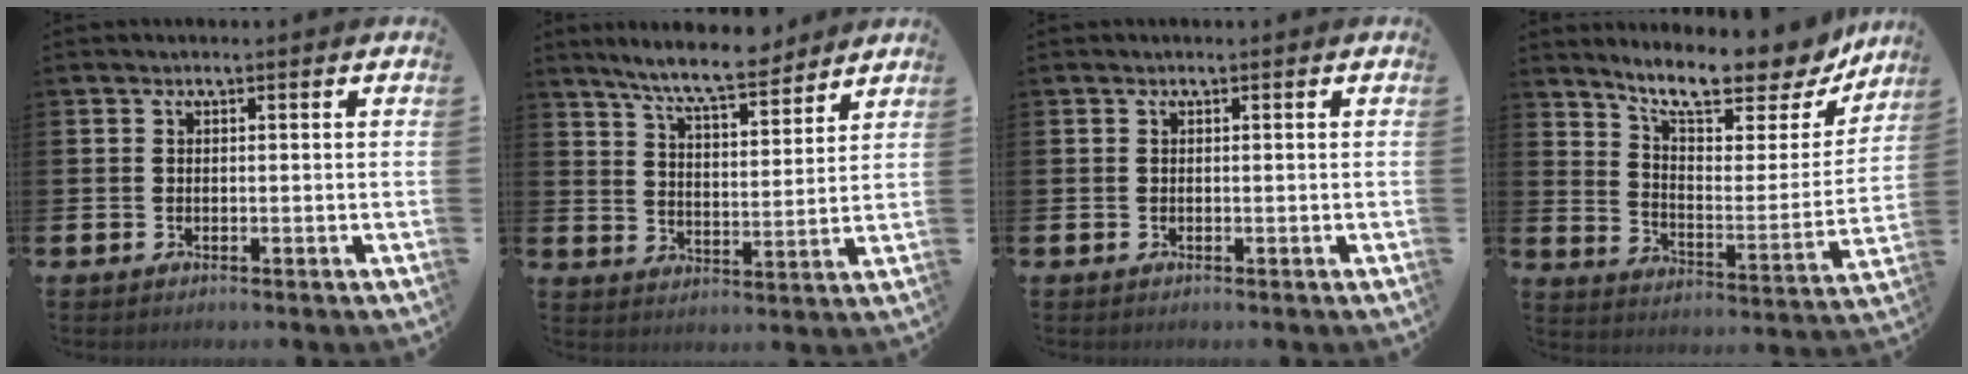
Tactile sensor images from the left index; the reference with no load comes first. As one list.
[{"total": 8.1, "force": [7.5, 0.9, 2.9], "torque": [-0.079, -0.036, 0.134]}, {"total": 0.0}, {"total": 10.4, "force": [9.4, 1.9, 4.0], "torque": [-0.093, -0.074, 0.159]}]